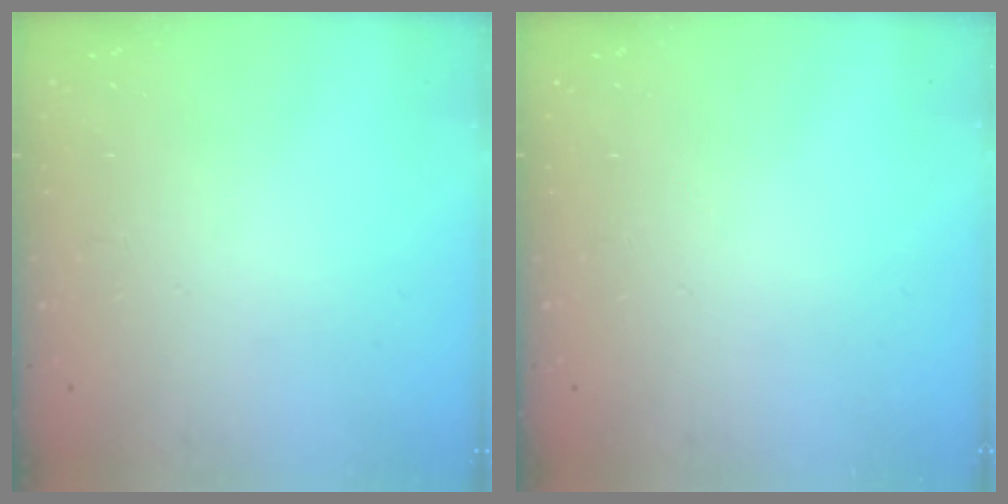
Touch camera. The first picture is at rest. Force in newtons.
{"total": 0.0}